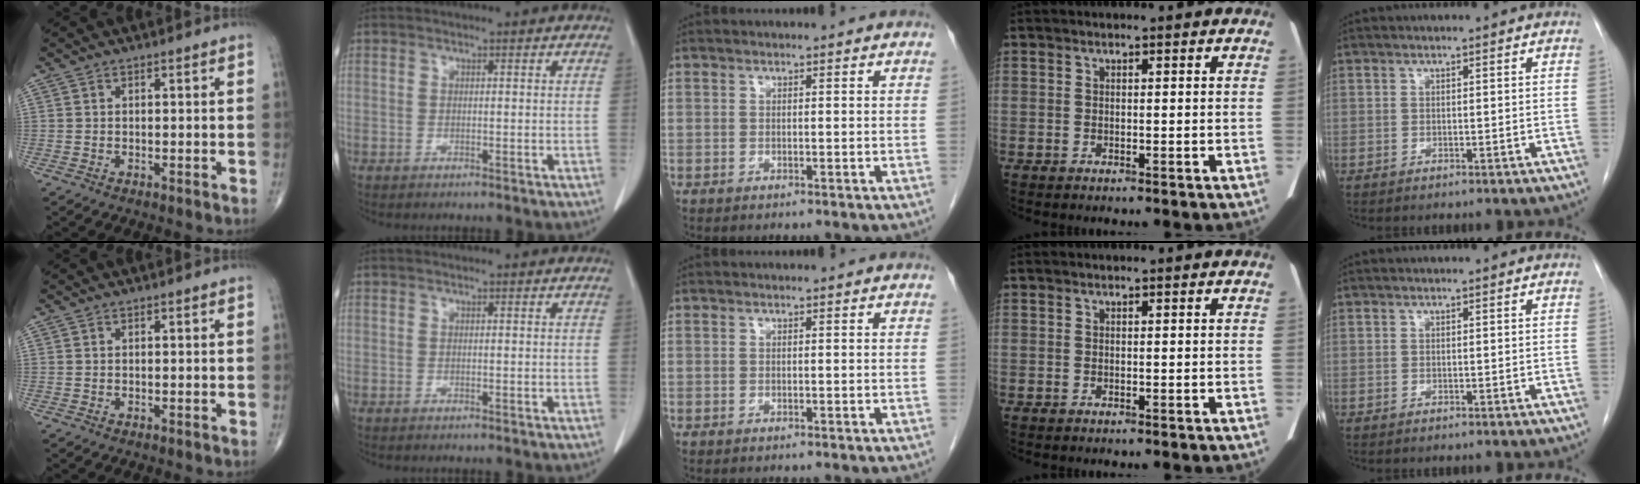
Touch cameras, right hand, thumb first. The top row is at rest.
{}